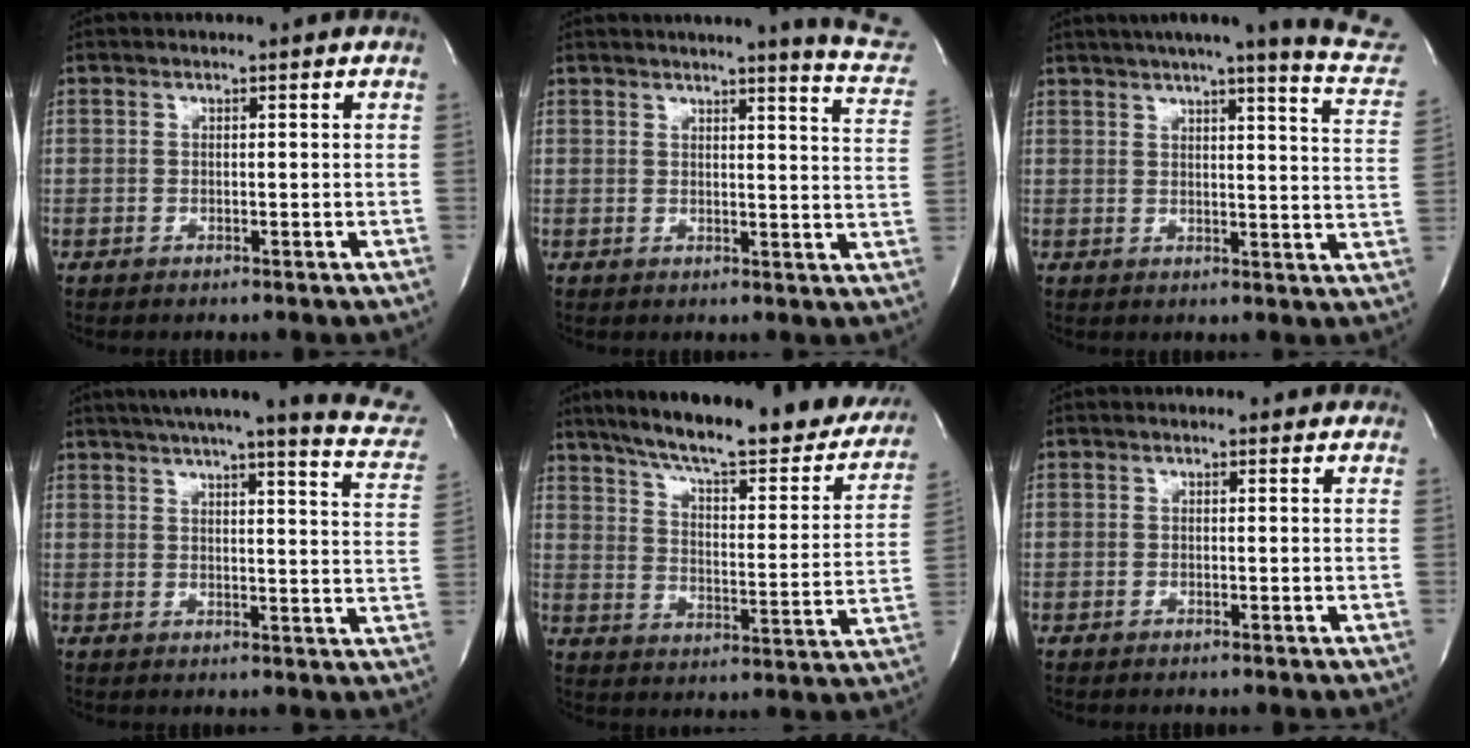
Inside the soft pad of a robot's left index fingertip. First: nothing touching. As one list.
[{"total": 10.4, "force": [9.6, -0.5, 4.1], "torque": [-0.040, -0.066, 0.081]}, {"total": 17.2, "force": [14.9, 0.0, 8.7], "torque": [-0.110, -0.051, 0.159]}, {"total": 17.9, "force": [15.3, 0.8, 9.1], "torque": [-0.115, -0.037, 0.170]}, {"total": 29.3, "force": [23.3, 6.1, 16.6], "torque": [-0.242, -0.032, 0.296]}, {"total": 1.5, "force": [1.0, 1.0, 0.4], "torque": [-0.002, 0.003, 0.001]}]